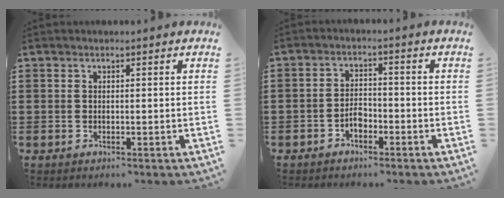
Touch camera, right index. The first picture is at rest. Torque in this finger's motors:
{"motor_torque": [1.27, 0.86, 0.23, -0.02]}